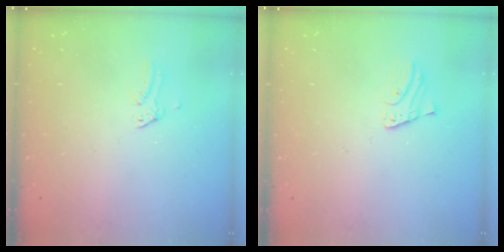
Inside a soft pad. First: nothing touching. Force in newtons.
{"total": 1.1, "press": 1.1, "slide": 0.1}